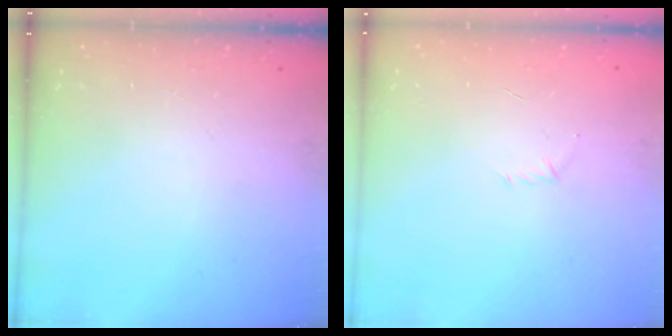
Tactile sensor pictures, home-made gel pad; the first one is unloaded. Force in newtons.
{"total": 2.9, "press": 2.8, "slide": 0.7}